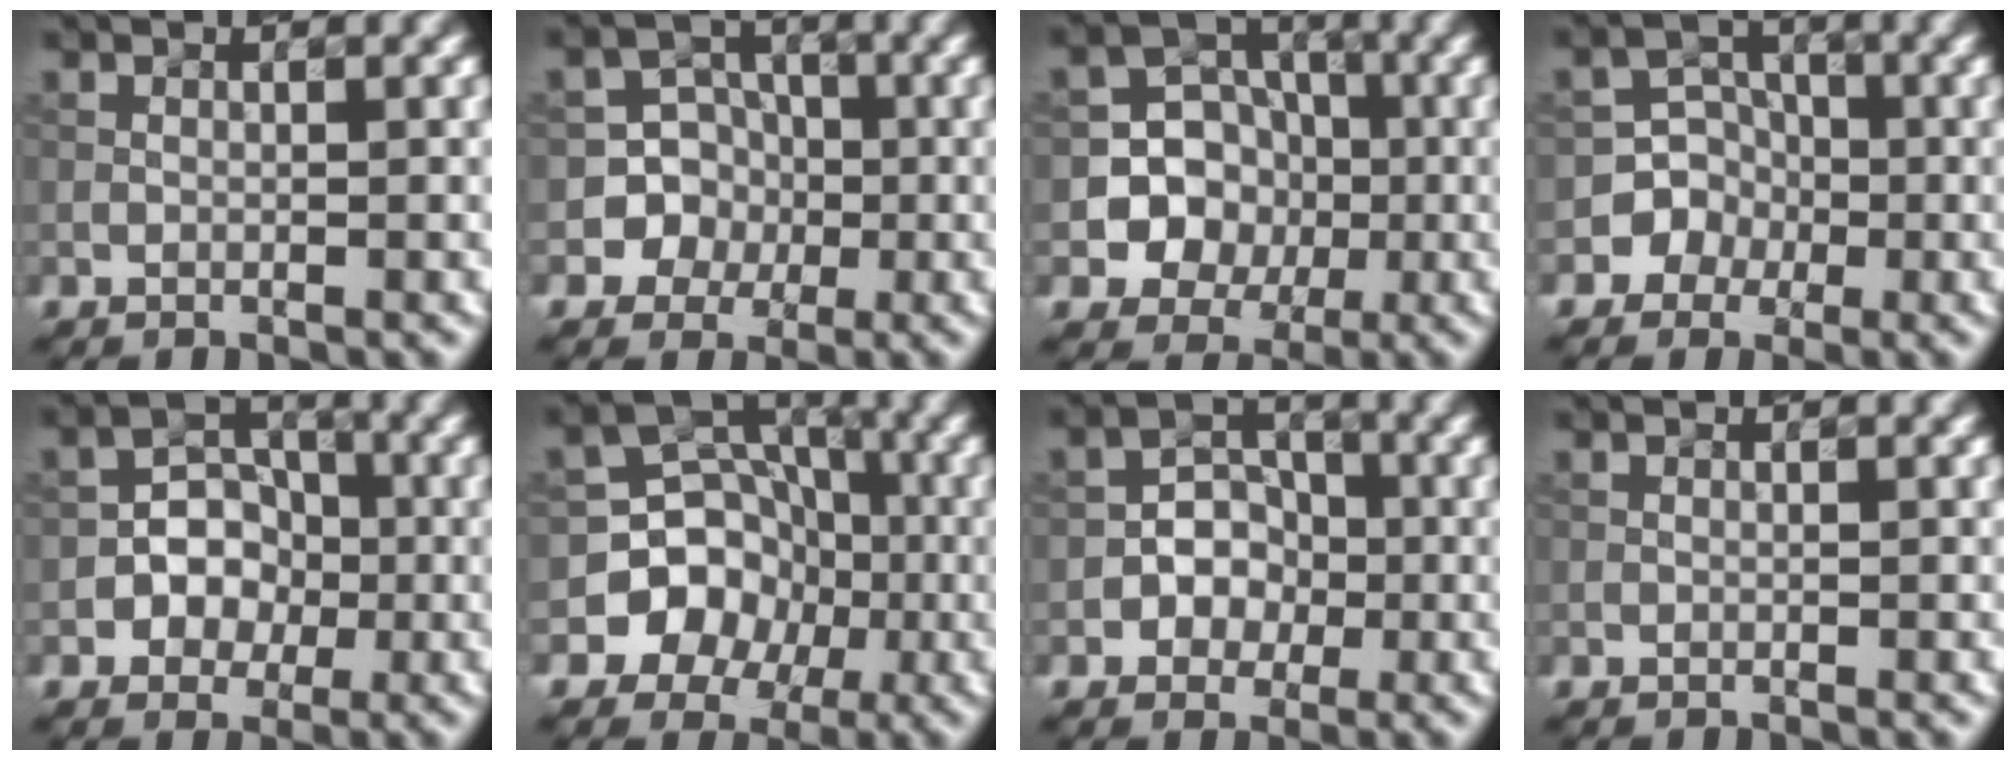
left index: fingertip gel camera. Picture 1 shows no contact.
{"total": 5.7, "force": [-1.5, 5.4, 0.4], "torque": [0.015, 0.021, -0.041]}
{"total": 7.8, "force": [-1.4, 7.4, 2.0], "torque": [-0.026, 0.021, -0.043]}
{"total": 4.3, "force": [-1.7, 3.9, 0.0], "torque": [0.030, 0.017, -0.044]}
{"total": 3.5, "force": [-0.9, 3.0, 1.6], "torque": [-0.005, 0.004, -0.028]}
{"total": 7.4, "force": [-2.4, 6.8, 1.8], "torque": [-0.007, 0.013, -0.067]}
{"total": 3.0, "force": [-0.8, 2.6, 1.3], "torque": [-0.006, 0.004, -0.021]}
{"total": 0.0}